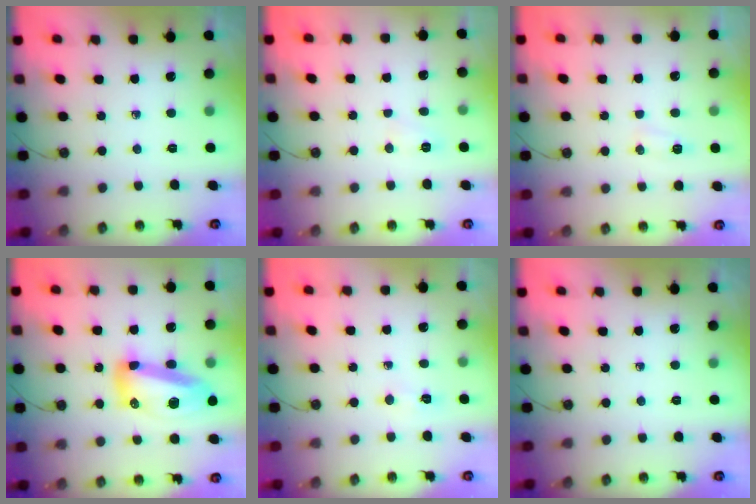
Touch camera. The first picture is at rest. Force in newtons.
{"total": 6.9, "press": 6.9, "slide": 0.6}
{"total": 16.9, "press": 5.4, "slide": 16.0}
{"total": 16.1, "press": 16.0, "slide": 1.4}
{"total": 3.1, "press": 2.8, "slide": 1.3}
{"total": 0.0}